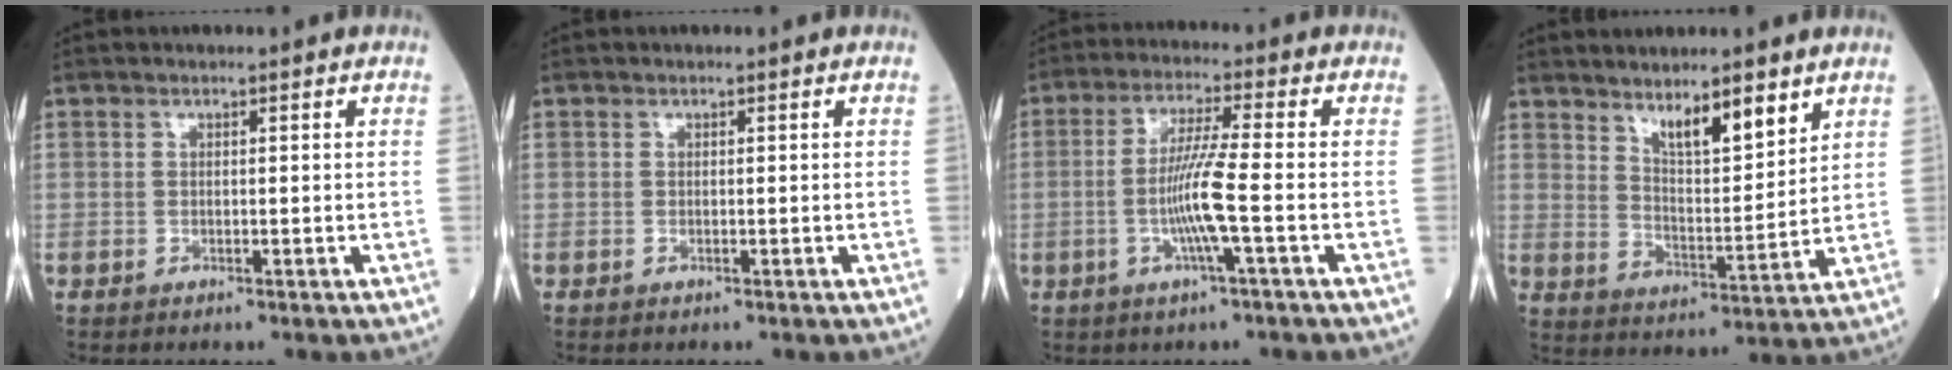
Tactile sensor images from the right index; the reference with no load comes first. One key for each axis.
{"total": 0.0}
{"total": 8.5, "fx": -2.1, "fy": -0.3, "fz": 8.2, "tx": -0.164, "ty": -0.004, "tz": -0.040}
{"total": 8.6, "fx": 6.0, "fy": 2.1, "fz": 5.8, "tx": -0.109, "ty": -0.006, "tz": 0.111}